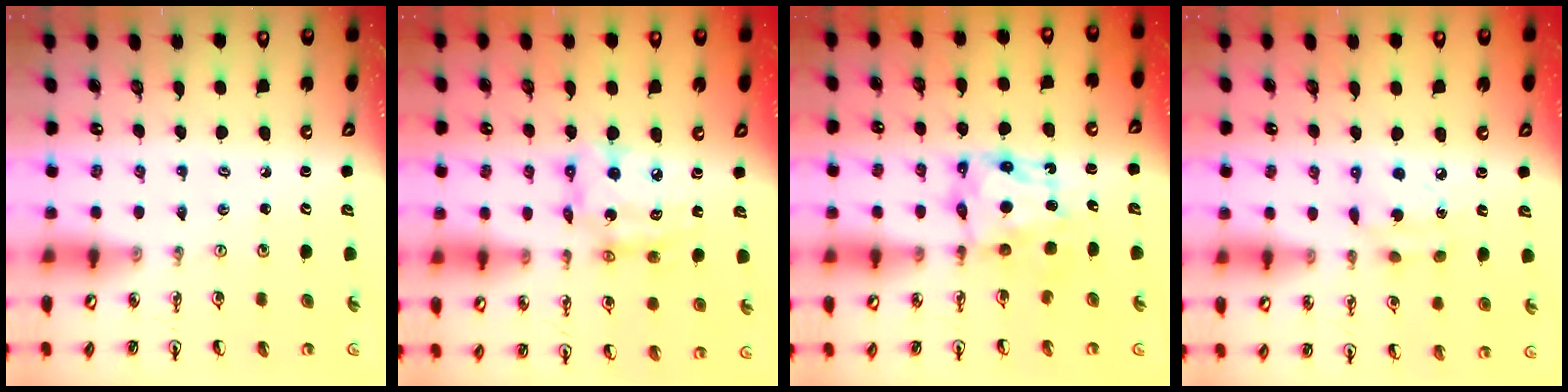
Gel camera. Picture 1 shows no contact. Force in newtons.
{"total": 11.9, "press": 11.9, "slide": 1.3}
{"total": 7.2, "press": 7.2, "slide": 0.6}
{"total": 5.9, "press": 5.9, "slide": 0.2}